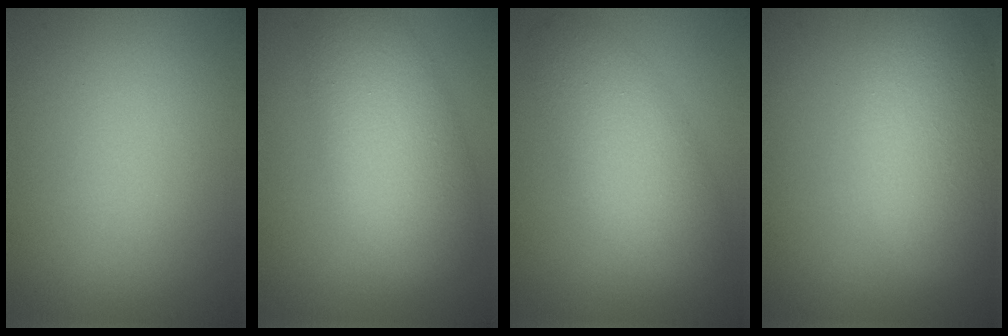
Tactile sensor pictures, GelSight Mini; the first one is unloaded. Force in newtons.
{"total": 6.7, "press": 6.7, "slide": 0.3}
{"total": 5.4, "press": 5.4, "slide": 0.1}
{"total": 7.6, "press": 7.6, "slide": 0.4}